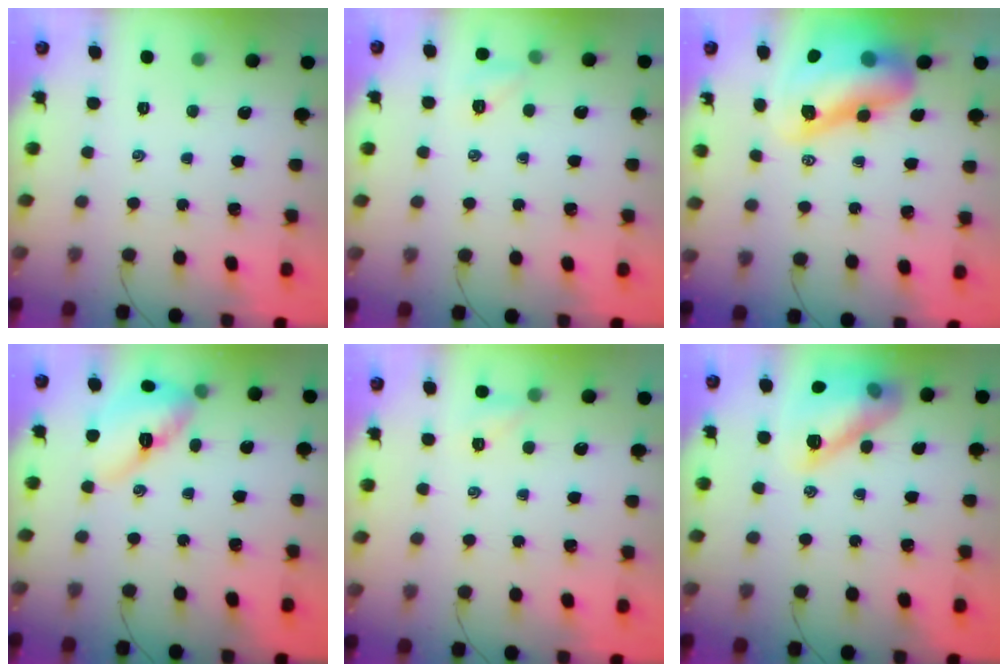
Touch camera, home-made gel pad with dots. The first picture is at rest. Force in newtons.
{"total": 5.3, "press": 5.1, "slide": 1.3}
{"total": 16.0, "press": 15.4, "slide": 4.4}
{"total": 13.0, "press": 12.9, "slide": 1.6}
{"total": 3.2, "press": 3.0, "slide": 1.1}
{"total": 14.3, "press": 14.2, "slide": 1.1}